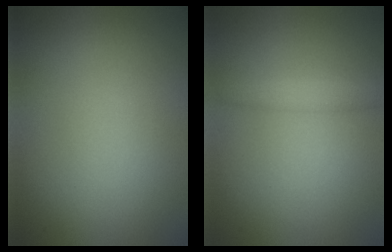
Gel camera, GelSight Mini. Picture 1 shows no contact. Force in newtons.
{"total": 1.3, "press": 1.3, "slide": 0.1}